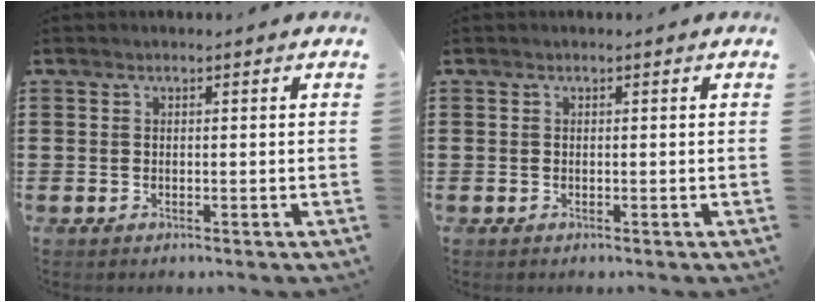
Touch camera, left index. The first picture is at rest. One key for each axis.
{"total": 0.0}